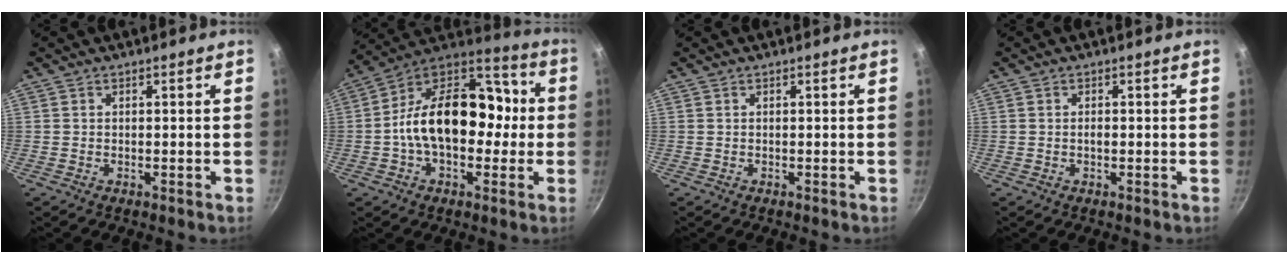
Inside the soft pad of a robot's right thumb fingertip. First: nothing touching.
{"total": 21.6, "force": [-0.4, 13.2, 17.1], "torque": [-0.249, 0.044, -0.014]}
{"total": 0.0}
{"total": 0.9, "force": [-0.1, 0.5, 0.7], "torque": [-0.012, 0.000, -0.003]}